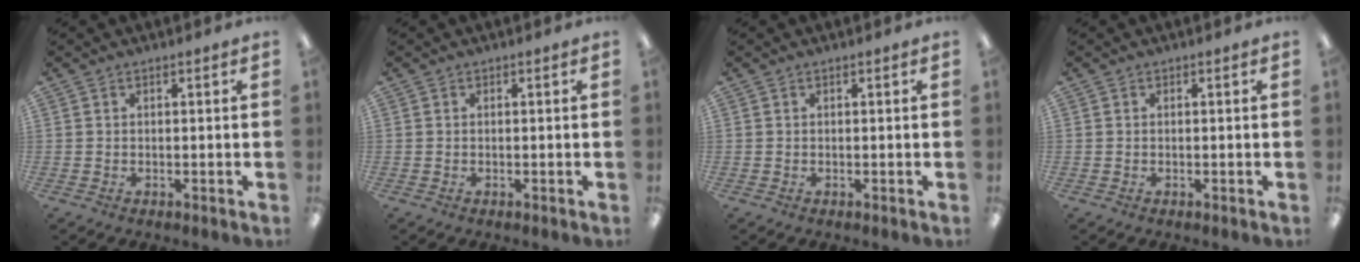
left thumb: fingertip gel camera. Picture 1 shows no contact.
{"total": 0.0}
{"total": 0.0}
{"total": 0.0}